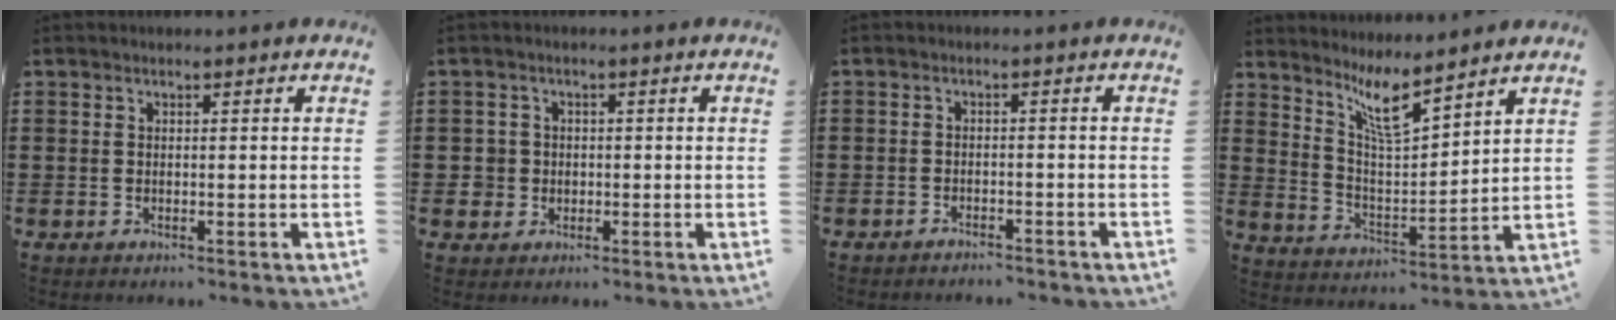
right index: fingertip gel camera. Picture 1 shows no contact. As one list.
[{"total": 2.6, "force": [-0.5, 2.6, 0.4], "torque": [-0.020, 0.006, -0.013]}, {"total": 1.7, "force": [-1.6, 0.3, -0.2], "torque": [-0.004, 0.005, -0.036]}, {"total": 7.3, "force": [5.5, 1.4, 4.6], "torque": [-0.098, -0.022, 0.097]}]